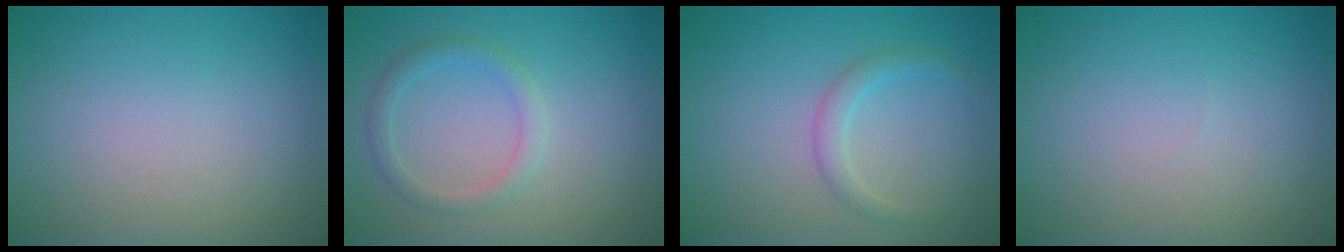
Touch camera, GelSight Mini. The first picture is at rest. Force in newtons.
{"total": 1.9, "press": 1.9, "slide": 0.1}
{"total": 1.7, "press": 1.7, "slide": 0.1}
{"total": 0.0}